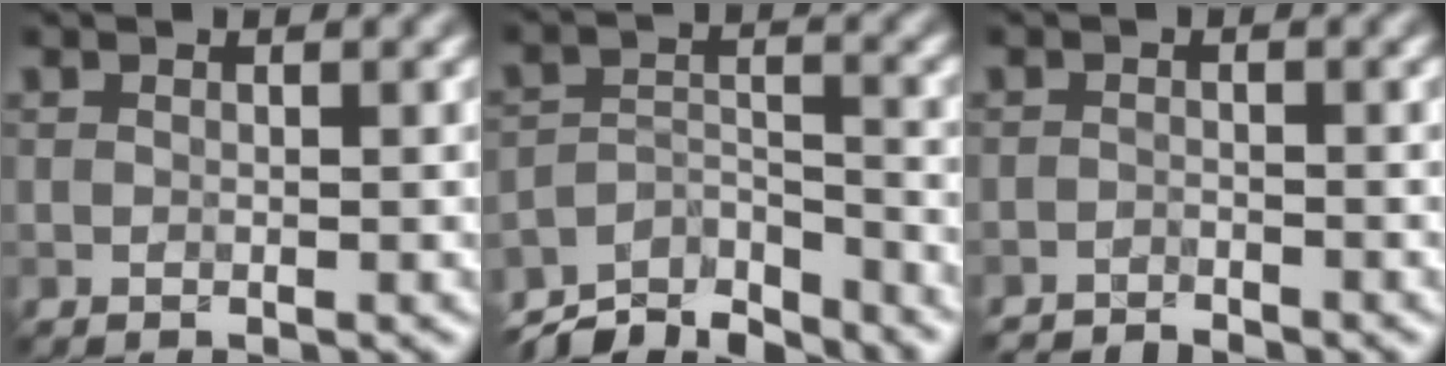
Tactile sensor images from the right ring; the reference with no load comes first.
{"total": 7.9, "force": [-7.1, 2.2, 2.8], "torque": [-0.058, -0.008, -0.126]}
{"total": 2.3, "force": [-2.3, 0.3, 0.1], "torque": [0.001, -0.004, -0.046]}